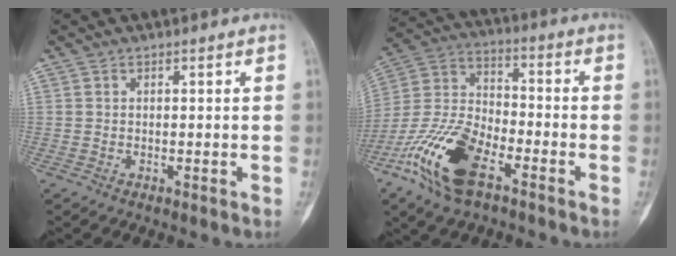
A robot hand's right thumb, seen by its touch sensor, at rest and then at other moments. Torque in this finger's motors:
{"motor_torque": [1.59, 1.49, 0.38, -0.38, 0.13]}